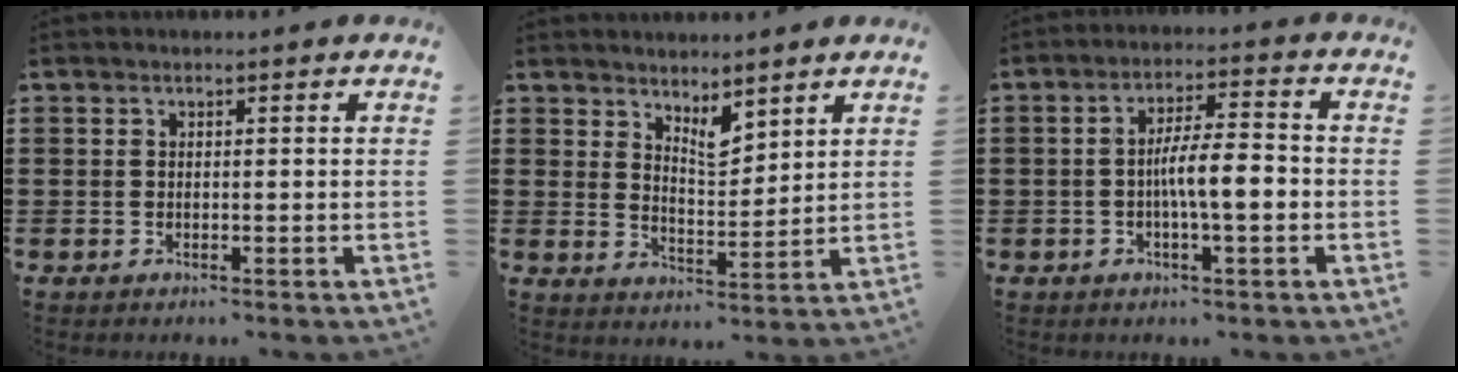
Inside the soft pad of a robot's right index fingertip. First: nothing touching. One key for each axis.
{"total": 4.4, "fx": 3.8, "fy": 1.4, "fz": 1.7, "tx": -0.035, "ty": -0.010, "tz": 0.068}
{"total": 6.7, "fx": -1.2, "fy": 1.4, "fz": 6.4, "tx": -0.111, "ty": 0.007, "tz": -0.022}